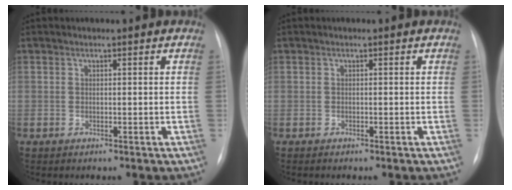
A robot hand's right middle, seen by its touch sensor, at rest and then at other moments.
{"total": 0.9, "force": [-0.8, 0.1, 0.4], "torque": [-0.013, -0.005, -0.009]}